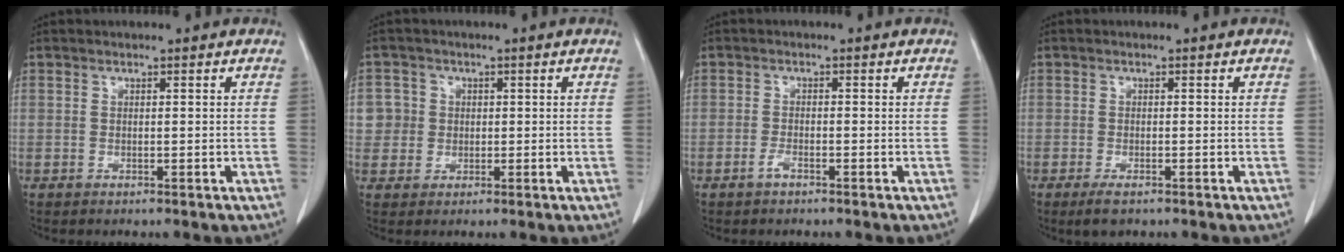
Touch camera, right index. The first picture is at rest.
{"total": 4.2, "force": [0.6, 4.1, 0.1], "torque": [0.012, 0.009, 0.012]}
{"total": 1.5, "force": [-1.0, 0.3, 1.0], "torque": [-0.022, 0.000, -0.020]}
{"total": 2.5, "force": [-1.7, 0.7, 1.8], "torque": [-0.036, -0.005, -0.026]}